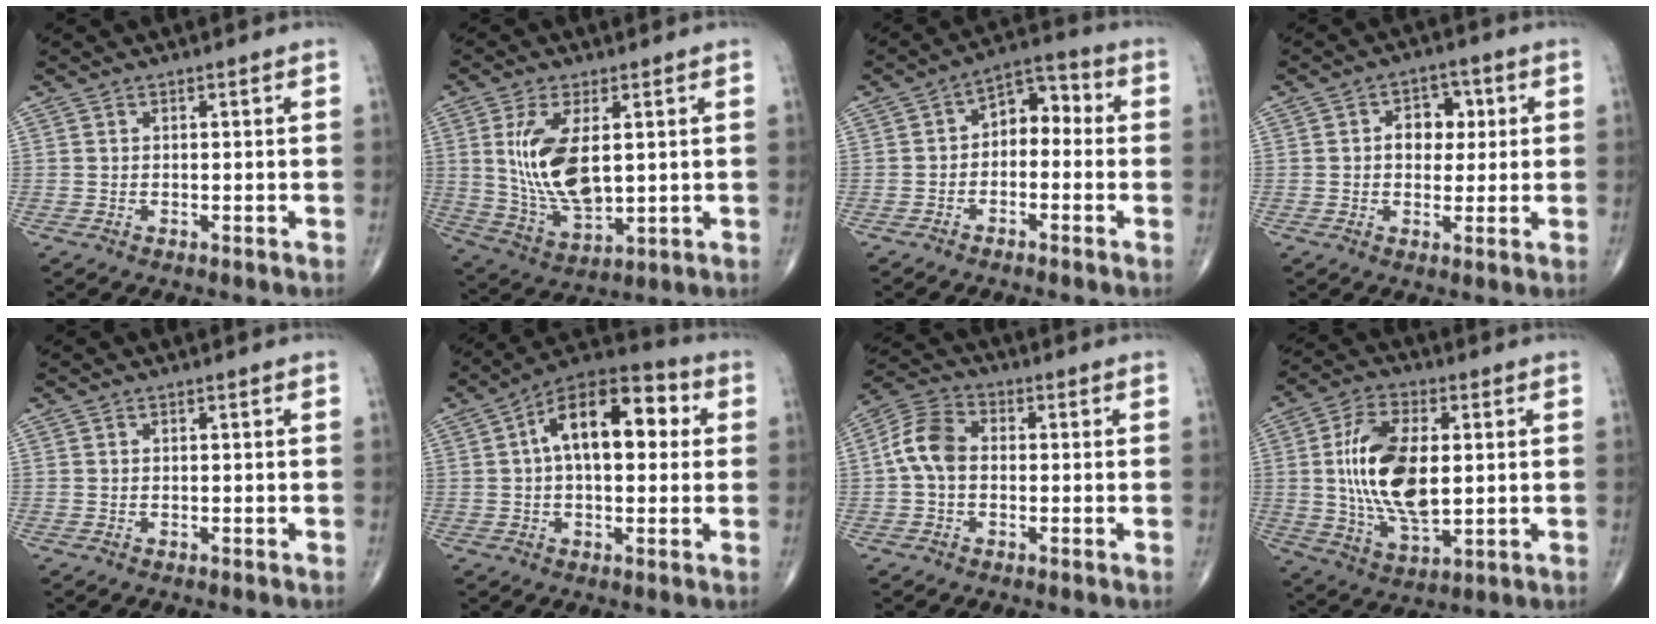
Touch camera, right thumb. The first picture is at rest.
{"total": 13.1, "force": [2.4, 6.3, 11.2], "torque": [-0.214, -0.021, 0.060]}
{"total": 7.0, "force": [-0.6, 4.7, 5.2], "torque": [-0.049, 0.041, -0.026]}
{"total": 6.4, "force": [1.1, 4.7, 4.2], "torque": [-0.023, 0.007, 0.012]}
{"total": 0.0}
{"total": 15.9, "force": [3.0, 8.3, 13.2], "torque": [-0.188, 0.034, 0.037]}
{"total": 7.6, "force": [-0.3, 5.3, 5.5], "torque": [-0.105, 0.025, -0.017]}
{"total": 16.5, "force": [1.4, 8.4, 14.2], "torque": [-0.261, -0.011, 0.030]}